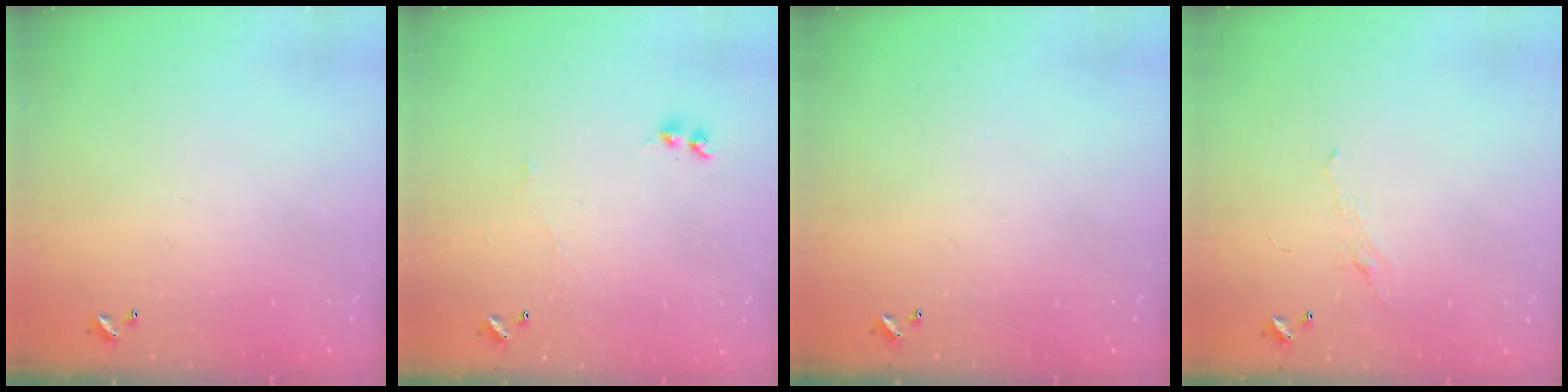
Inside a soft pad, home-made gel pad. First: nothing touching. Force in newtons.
{"total": 1.9, "press": 1.8, "slide": 0.5}
{"total": 0.0}
{"total": 2.2, "press": 2.1, "slide": 0.8}